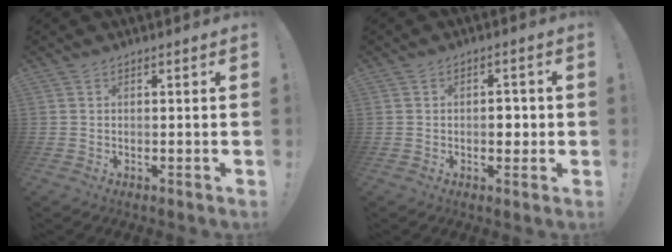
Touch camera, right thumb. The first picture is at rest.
{"total": 4.0, "force": [-0.6, 2.9, 2.6], "torque": [-0.027, 0.004, -0.016]}